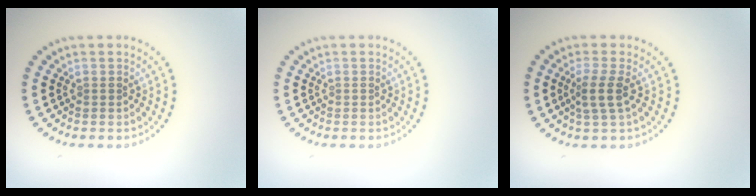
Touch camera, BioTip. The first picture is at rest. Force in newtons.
{"total": 0.0}
{"total": 2.3, "press": 1.8, "slide": 1.3}